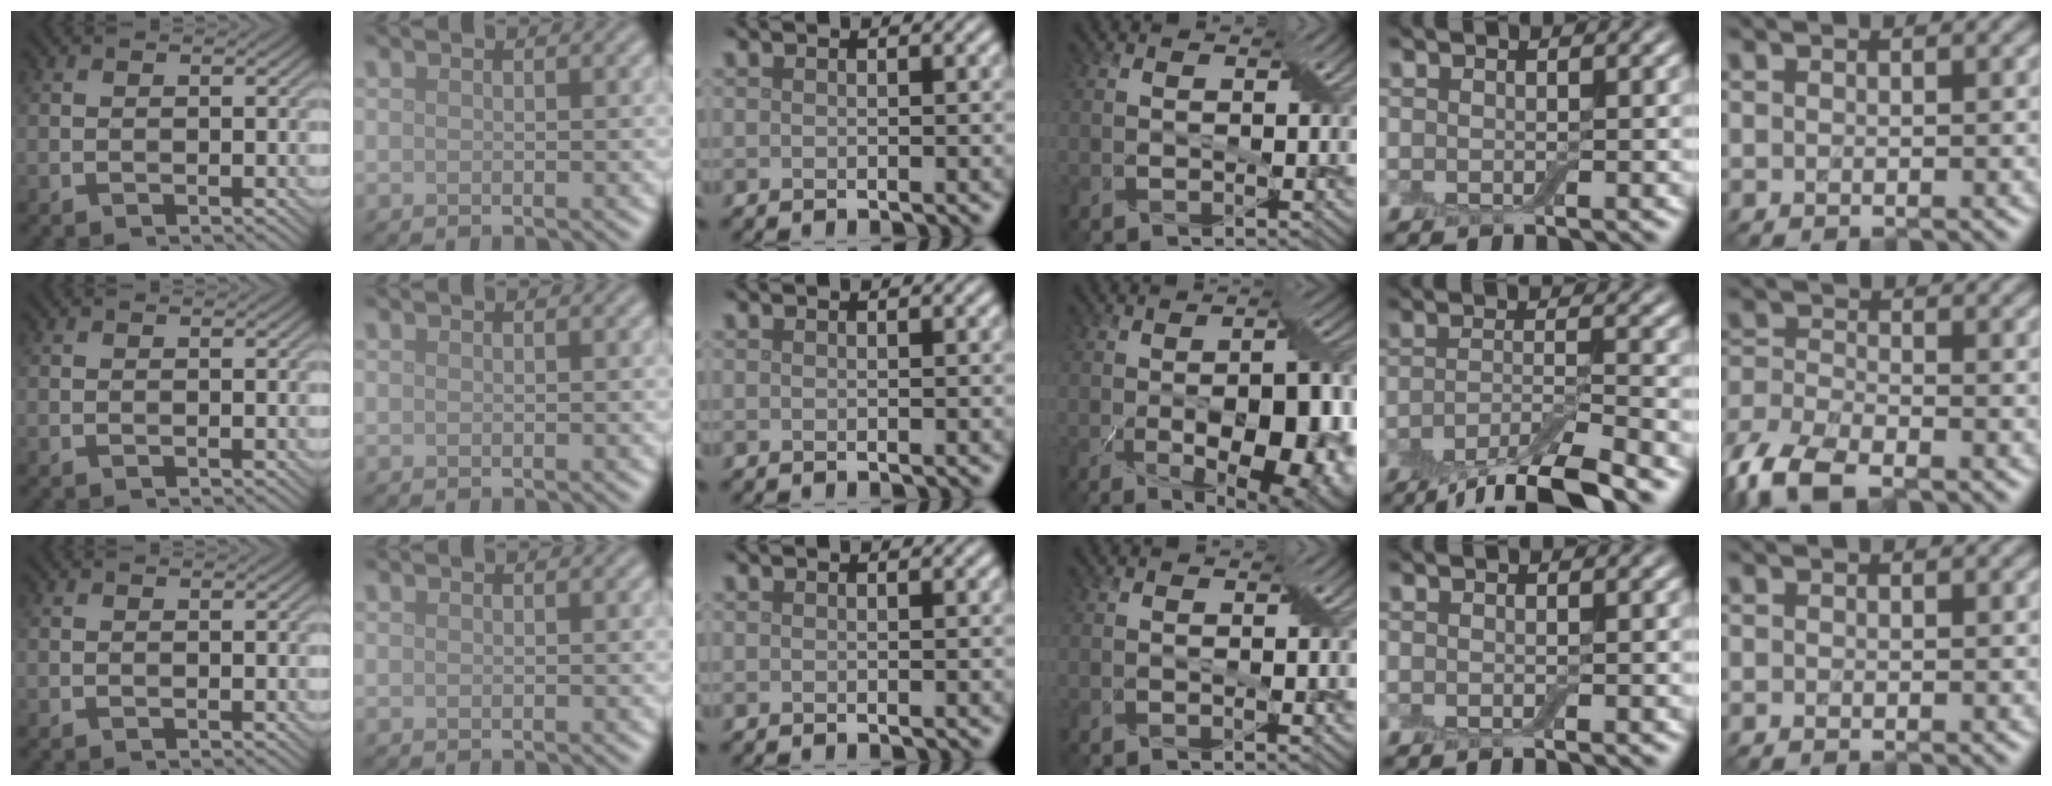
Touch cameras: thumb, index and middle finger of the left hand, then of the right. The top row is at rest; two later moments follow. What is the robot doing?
{"motion": "insert", "object": "drawer"}